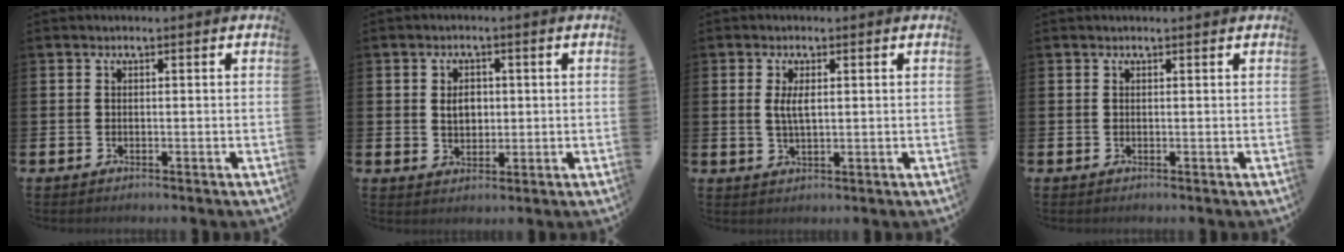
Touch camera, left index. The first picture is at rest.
{"total": 3.2, "force": [0.7, 2.3, 2.1], "torque": [-0.028, 0.005, 0.006]}
{"total": 2.7, "force": [0.8, 1.0, 2.4], "torque": [-0.039, 0.001, 0.010]}
{"total": 0.0}